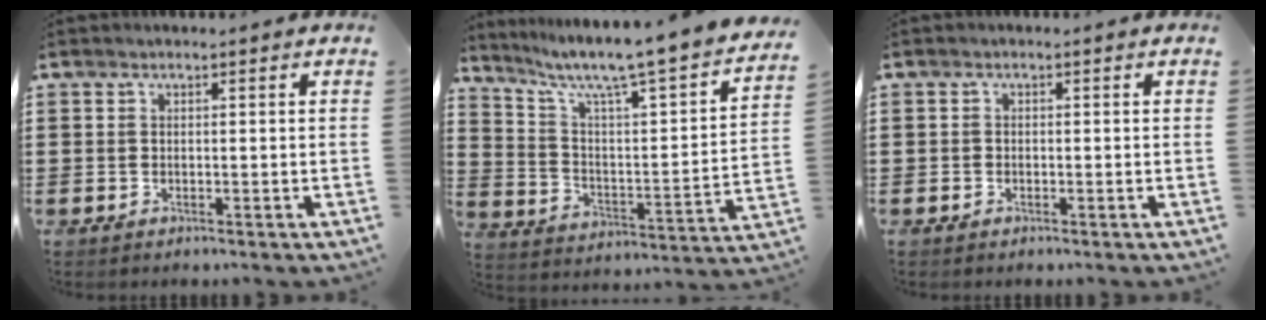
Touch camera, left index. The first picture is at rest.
{"total": 6.1, "force": [5.0, -0.1, 3.5], "torque": [-0.092, -0.051, 0.072]}
{"total": 0.6, "force": [-0.4, 0.4, 0.1], "torque": [-0.003, 0.001, -0.009]}